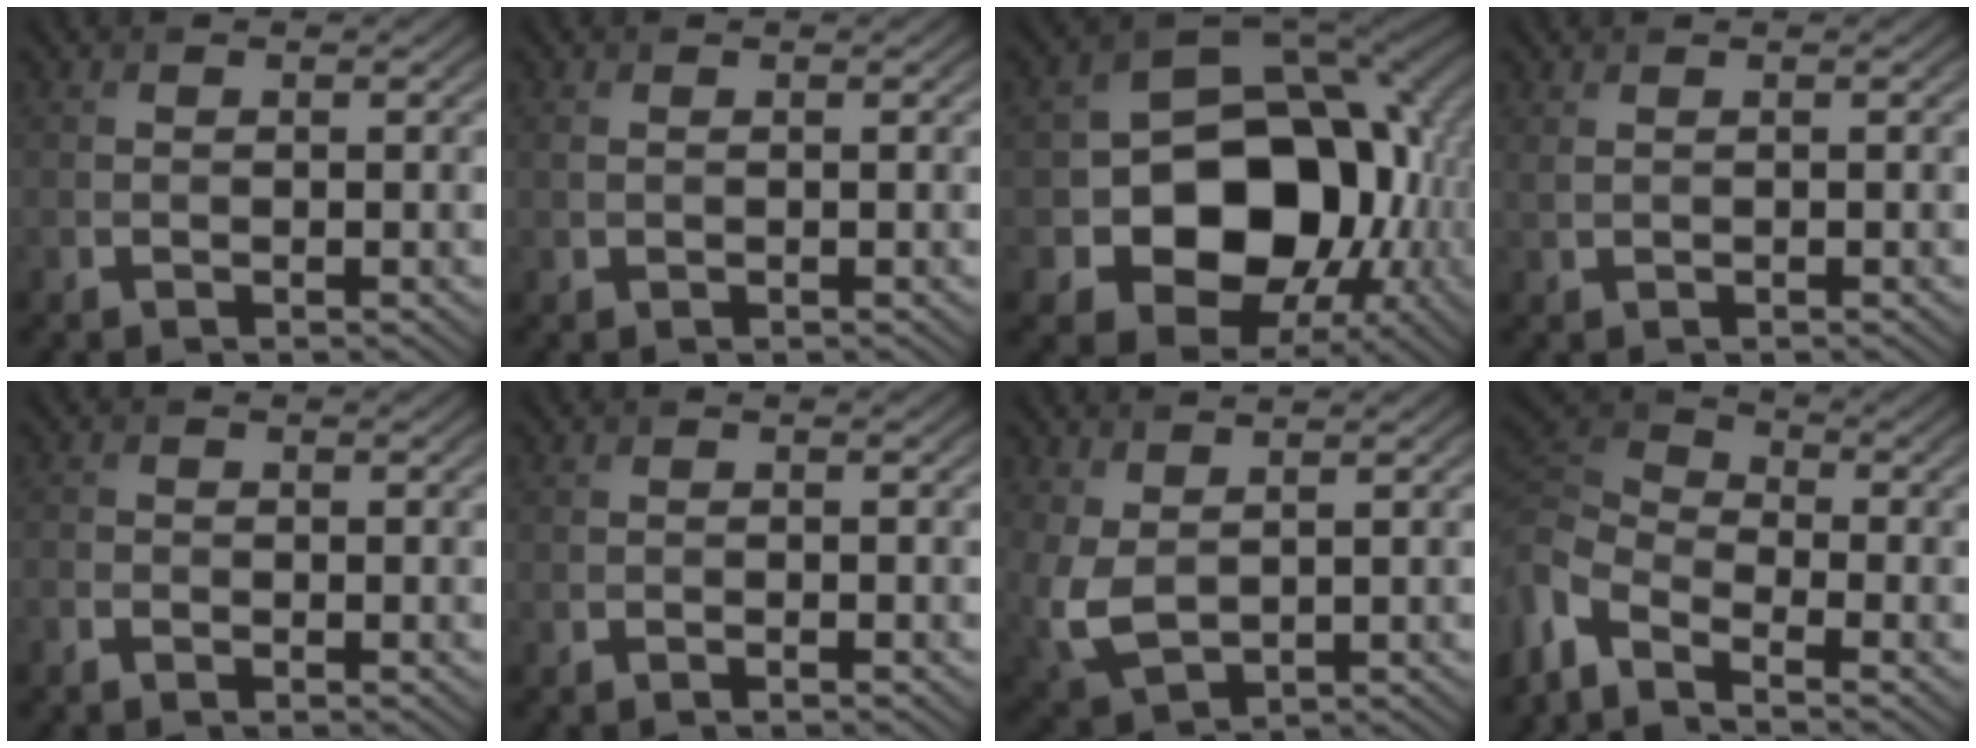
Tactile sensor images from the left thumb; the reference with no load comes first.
{"total": 0.7, "force": [0.2, 0.4, 0.6], "torque": [-0.023, -0.001, 0.004]}
{"total": 18.0, "force": [-3.9, 13.5, 11.2], "torque": [-0.171, -0.048, -0.049]}
{"total": 0.9, "force": [0.6, 0.2, 0.6], "torque": [-0.020, 0.001, 0.009]}
{"total": 1.2, "force": [-1.0, 0.6, 0.4], "torque": [-0.009, 0.000, -0.024]}
{"total": 0.6, "force": [-0.5, 0.0, 0.3], "torque": [-0.005, 0.001, -0.010]}
{"total": 5.5, "force": [1.5, 3.2, 4.3], "torque": [-0.123, -0.008, 0.035]}
{"total": 6.7, "force": [-4.2, 2.6, 4.5], "torque": [-0.111, -0.005, -0.102]}